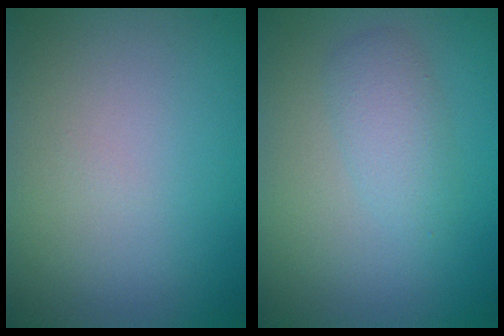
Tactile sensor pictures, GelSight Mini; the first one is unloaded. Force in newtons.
{"total": 2.1, "press": 2.1, "slide": 0.1}